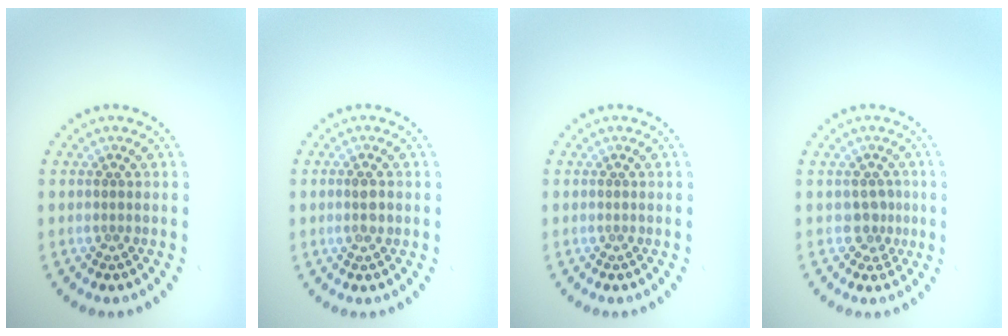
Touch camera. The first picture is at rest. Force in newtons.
{"total": 1.6, "press": 1.4, "slide": 0.7}
{"total": 0.0}
{"total": 1.6, "press": 1.4, "slide": 0.9}